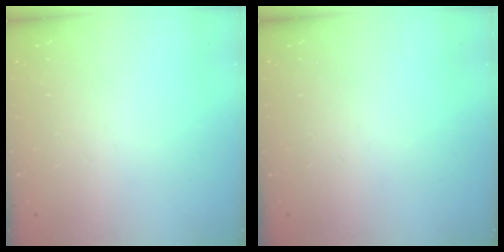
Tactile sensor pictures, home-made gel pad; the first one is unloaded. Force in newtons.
{"total": 0.0}